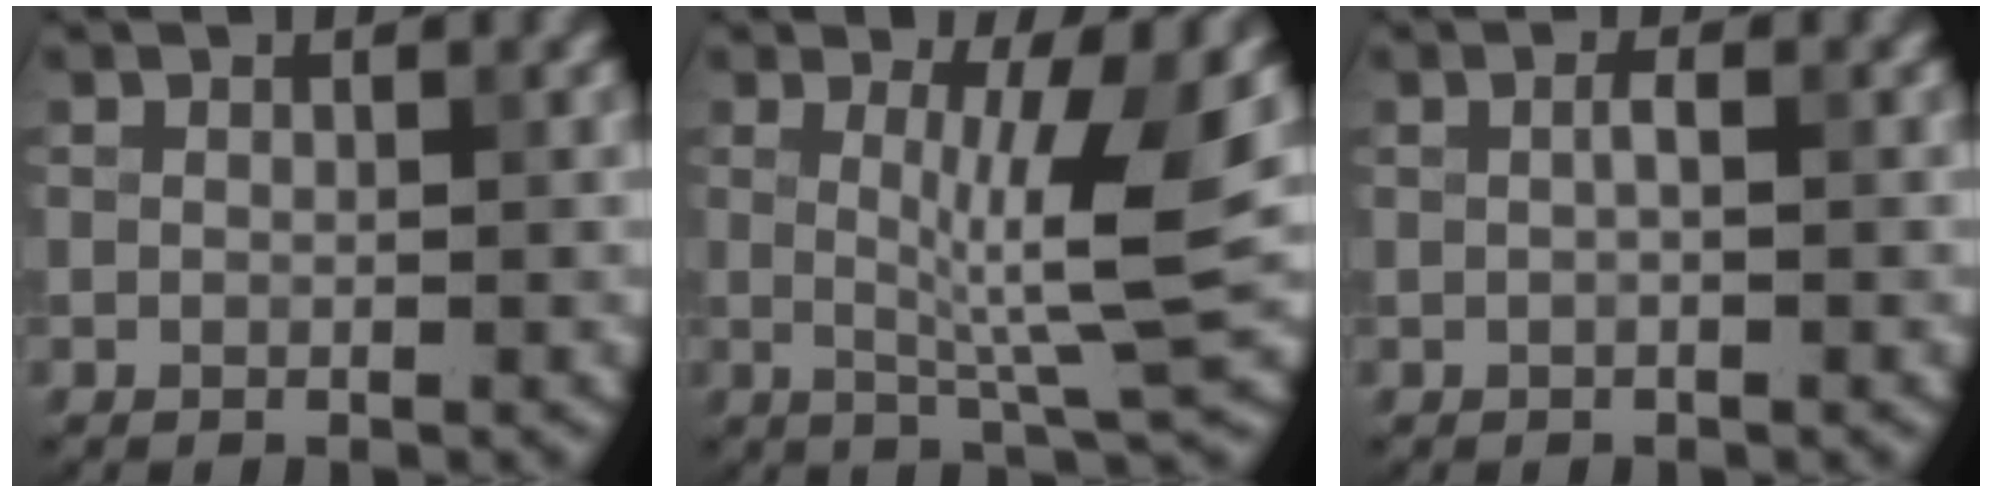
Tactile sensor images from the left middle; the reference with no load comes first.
{"total": 6.1, "force": [0.7, 0.7, 6.0], "torque": [-0.101, -0.013, 0.016]}
{"total": 0.7, "force": [0.1, 0.1, 0.7], "torque": [-0.016, 0.005, 0.003]}